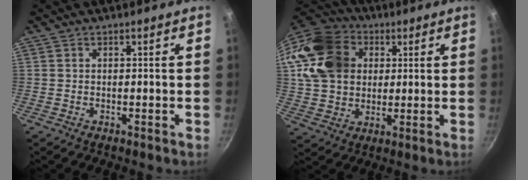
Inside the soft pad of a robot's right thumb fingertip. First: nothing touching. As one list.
[{"total": 19.7, "force": [5.4, 15.6, 10.7], "torque": [-0.197, 0.020, 0.098]}]